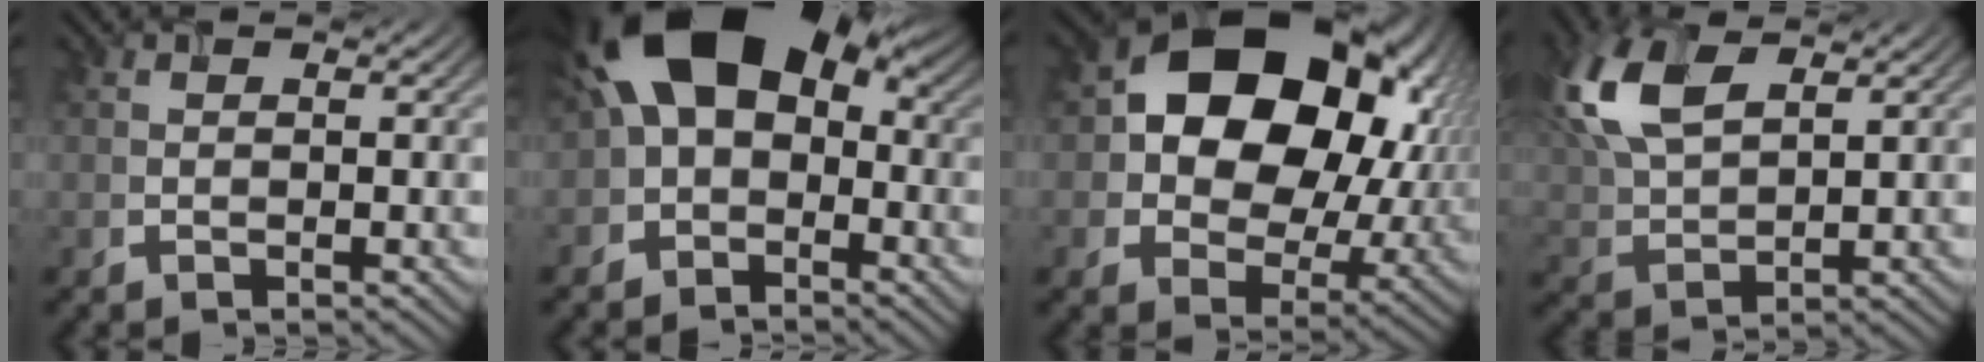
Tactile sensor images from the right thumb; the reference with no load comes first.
{"total": 14.4, "force": [1.6, 9.6, 10.6], "torque": [-0.185, 0.007, 0.018]}
{"total": 17.0, "force": [3.5, 12.4, 11.1], "torque": [-0.167, -0.004, 0.073]}
{"total": 11.0, "force": [4.9, 5.4, 8.2], "torque": [-0.223, 0.018, 0.099]}